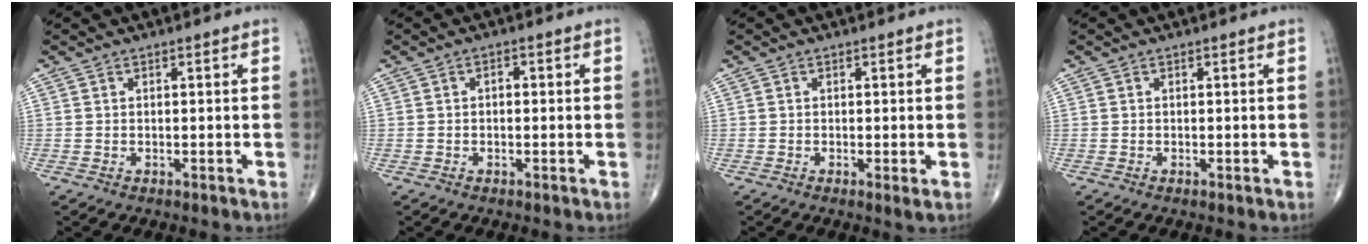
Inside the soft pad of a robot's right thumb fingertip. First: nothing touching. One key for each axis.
{"total": 1.3, "fx": 0.0, "fy": 0.9, "fz": 1.0, "tx": -0.009, "ty": 0.006, "tz": -0.004}
{"total": 1.4, "fx": -0.2, "fy": 0.1, "fz": 1.4, "tx": -0.030, "ty": -0.008, "tz": -0.008}
{"total": 0.0}